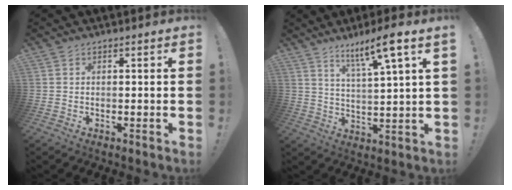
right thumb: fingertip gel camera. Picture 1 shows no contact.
{"total": 10.3, "force": [6.7, -0.2, 7.8], "torque": [-0.128, -0.037, 0.100]}